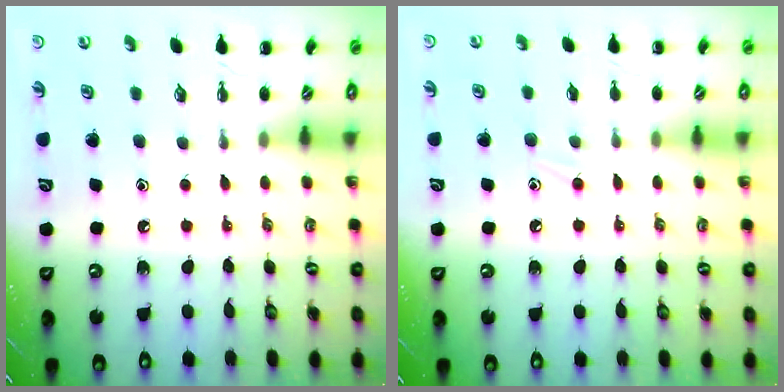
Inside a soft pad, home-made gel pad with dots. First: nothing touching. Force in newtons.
{"total": 7.4, "press": 7.1, "slide": 2.0}